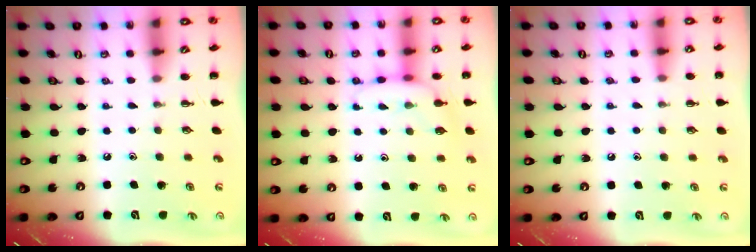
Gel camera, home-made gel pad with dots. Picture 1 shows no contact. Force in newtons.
{"total": 8.1, "press": 7.9, "slide": 1.5}
{"total": 6.6, "press": 6.2, "slide": 2.2}